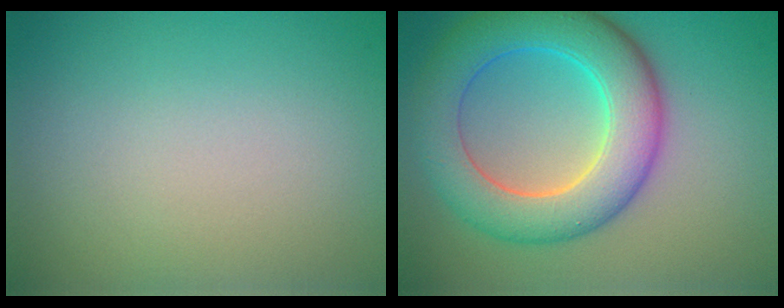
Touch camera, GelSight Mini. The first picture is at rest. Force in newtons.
{"total": 8.2, "press": 8.2, "slide": 0.1}